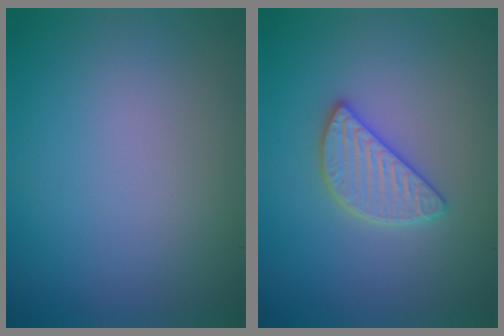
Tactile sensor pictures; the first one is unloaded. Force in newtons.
{"total": 2.9, "press": 2.9, "slide": 0.3}